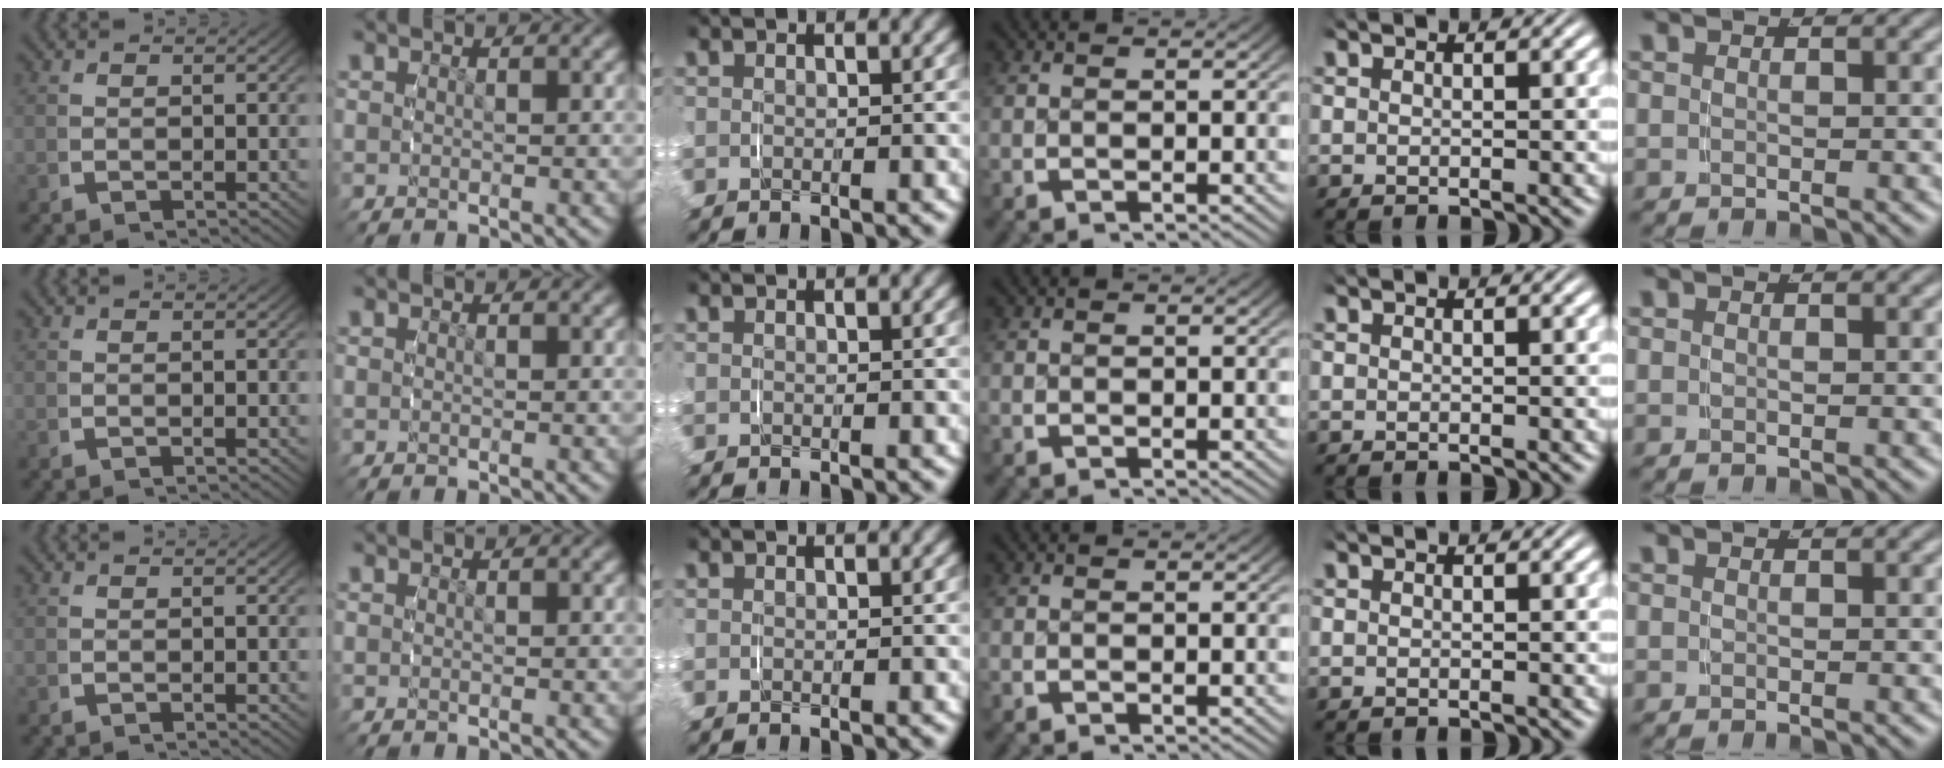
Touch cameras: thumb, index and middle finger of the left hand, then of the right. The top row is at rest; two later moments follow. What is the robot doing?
{"motion": "grasp_and_lifting", "object": "paper towel"}